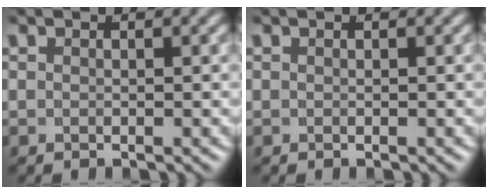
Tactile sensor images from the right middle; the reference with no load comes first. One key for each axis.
{"total": 0.0}